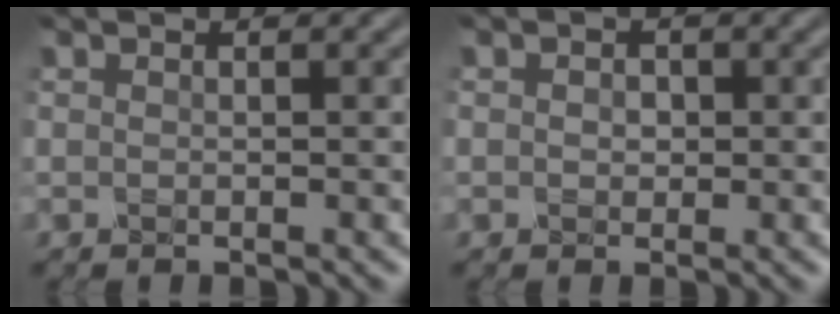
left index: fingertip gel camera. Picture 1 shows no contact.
{"total": 1.1, "force": [-0.1, 1.0, 0.5], "torque": [-0.010, 0.002, -0.005]}